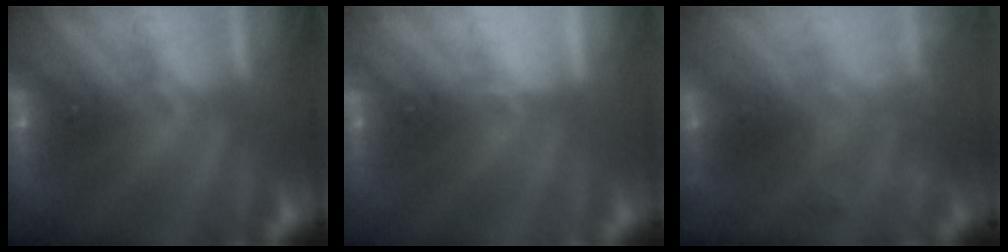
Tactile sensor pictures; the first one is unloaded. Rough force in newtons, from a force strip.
{"total": 2.3}
{"total": 2.0}